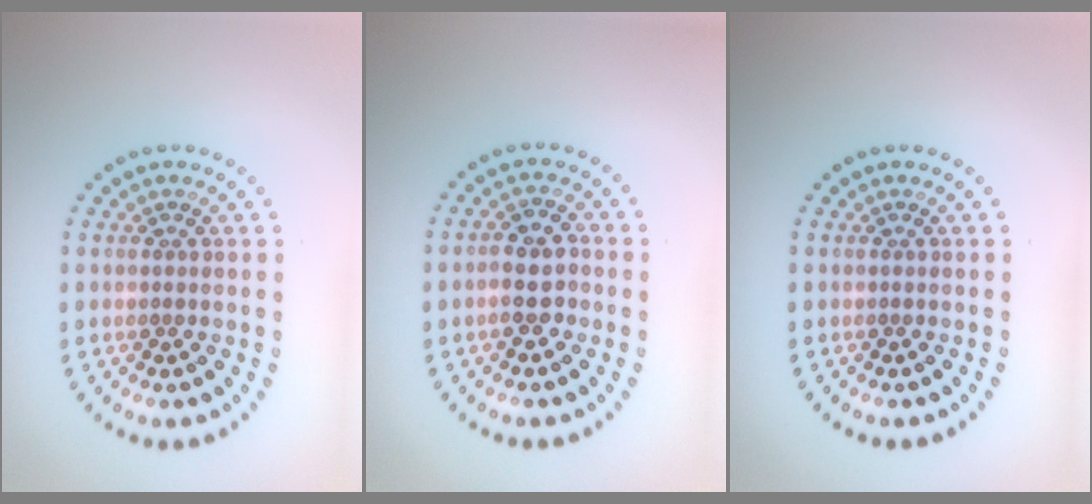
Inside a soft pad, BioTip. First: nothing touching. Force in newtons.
{"total": 2.8, "press": 2.7, "slide": 0.8}
{"total": 0.0}